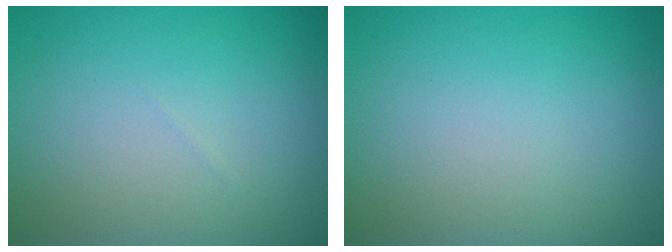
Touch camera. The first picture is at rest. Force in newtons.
{"total": 0.0}